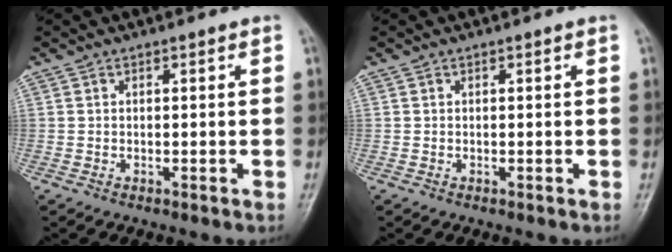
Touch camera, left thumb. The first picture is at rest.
{"total": 0.0}